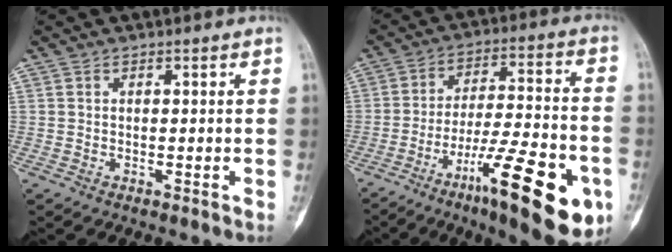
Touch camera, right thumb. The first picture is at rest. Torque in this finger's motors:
{"motor_torque": [0.48, 0.59, 1.29, -1.24, 0.15]}